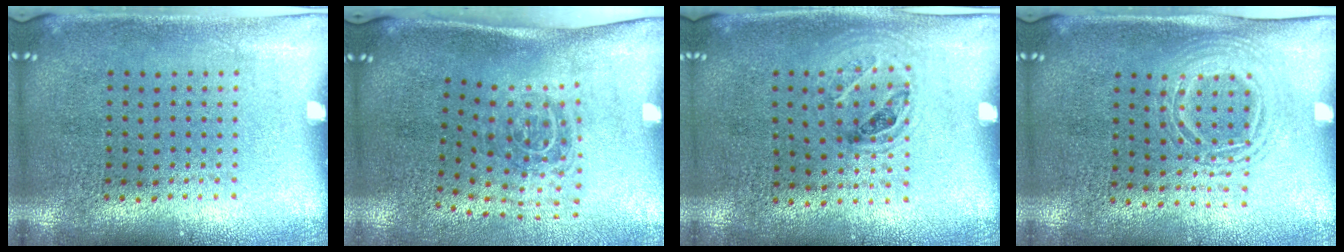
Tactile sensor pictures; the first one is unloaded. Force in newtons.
{"total": 1.8, "press": 1.2, "slide": 1.4}
{"total": 1.1, "press": 0.8, "slide": 0.7}
{"total": 1.5, "press": 1.3, "slide": 0.7}